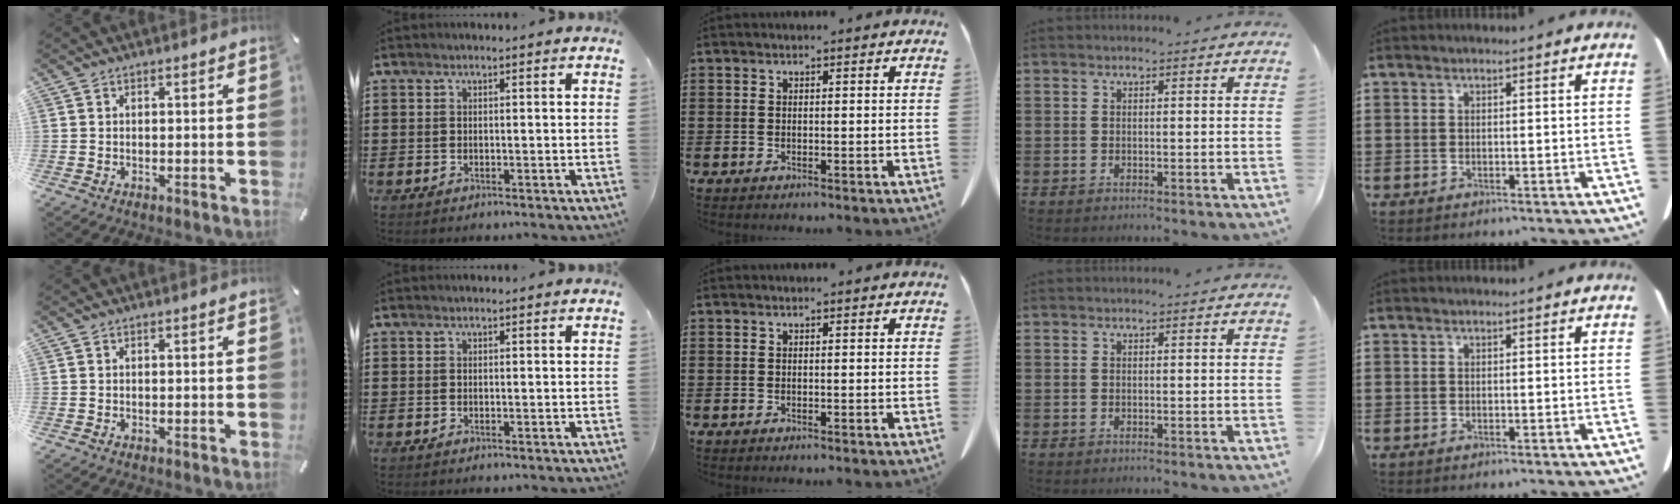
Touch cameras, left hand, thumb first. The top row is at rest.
{}